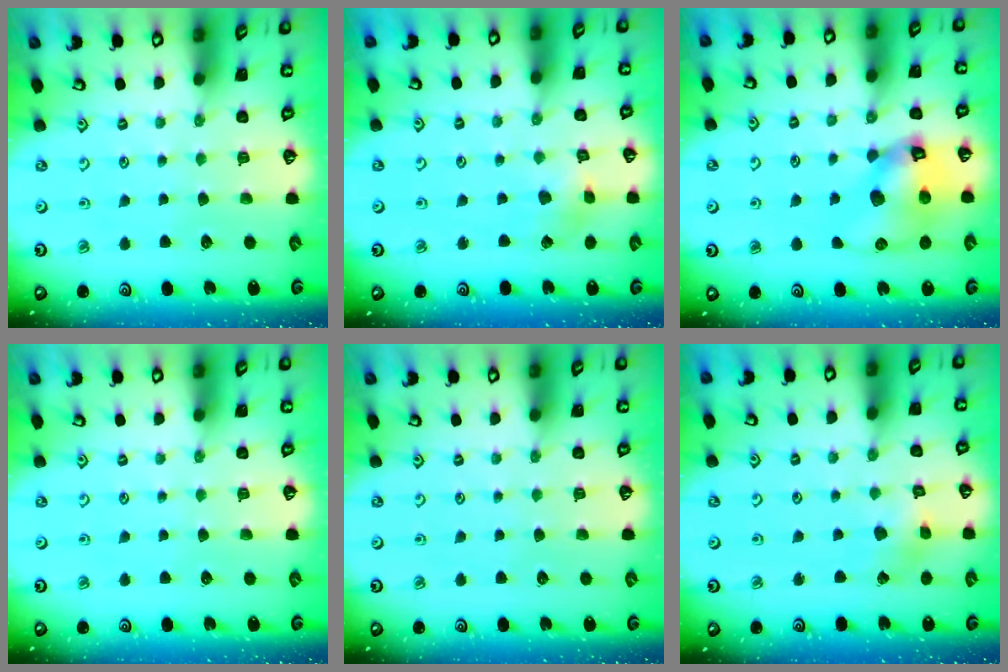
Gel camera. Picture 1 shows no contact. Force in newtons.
{"total": 2.7, "press": 2.7, "slide": 0.3}
{"total": 12.8, "press": 12.7, "slide": 1.8}
{"total": 0.0}
{"total": 0.0}
{"total": 2.9, "press": 2.9, "slide": 0.3}